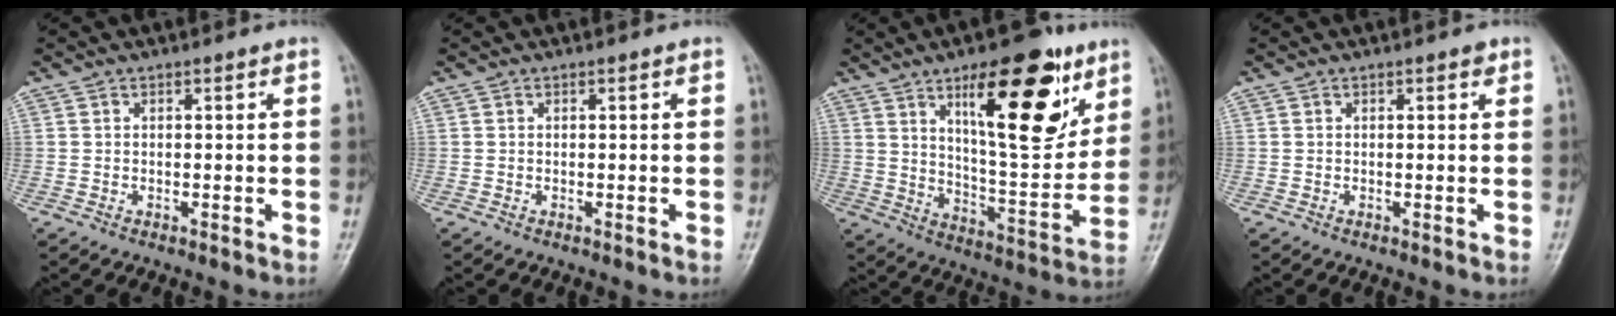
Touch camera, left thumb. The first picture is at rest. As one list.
[{"total": 0.0}, {"total": 20.9, "force": [10.6, 7.4, 16.4], "torque": [-0.195, -0.058, 0.170]}, {"total": 0.7, "force": [0.4, 0.3, 0.5], "torque": [-0.004, -0.001, 0.003]}]